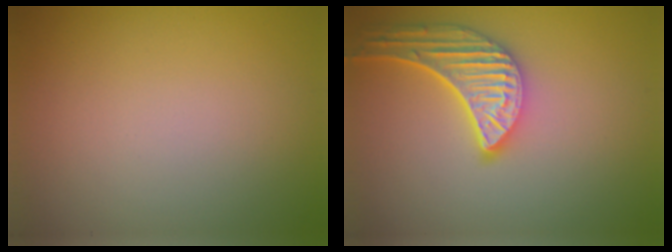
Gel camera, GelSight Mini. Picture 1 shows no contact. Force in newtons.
{"total": 5.2, "press": 4.3, "slide": 3.0}